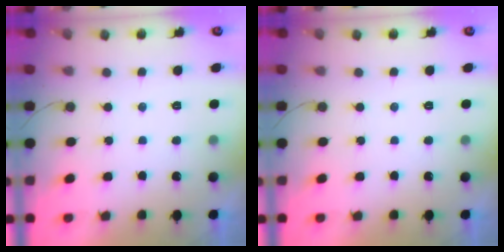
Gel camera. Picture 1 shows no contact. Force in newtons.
{"total": 0.0}